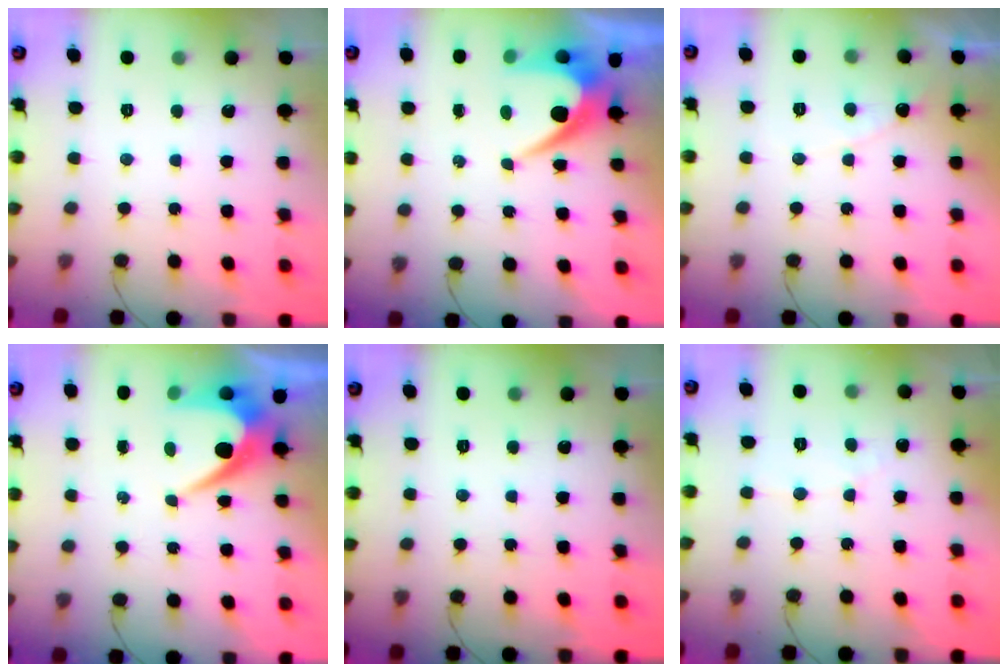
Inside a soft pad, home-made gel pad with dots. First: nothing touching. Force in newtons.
{"total": 7.0, "press": 6.9, "slide": 0.6}
{"total": 5.9, "press": 5.9, "slide": 0.5}
{"total": 6.1, "press": 6.1, "slide": 0.5}
{"total": 0.0}
{"total": 3.3, "press": 3.3, "slide": 0.3}